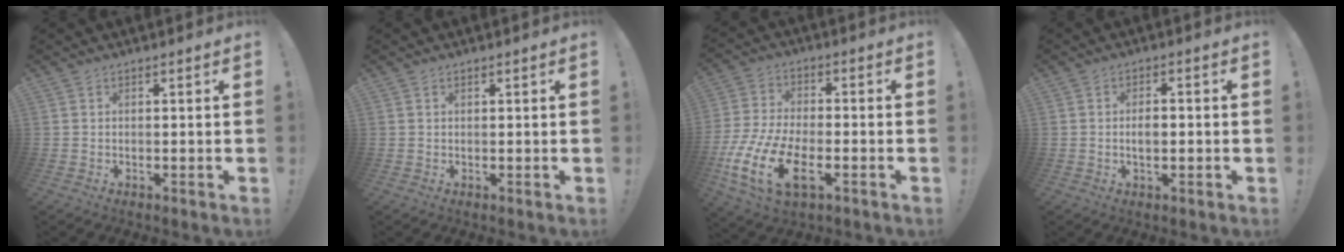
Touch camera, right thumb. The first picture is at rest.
{"total": 0.0}
{"total": 16.7, "force": [-6.2, 8.7, 12.9], "torque": [-0.264, 0.021, -0.102]}
{"total": 3.2, "force": [-0.8, 1.4, 2.8], "torque": [-0.039, 0.004, -0.019]}